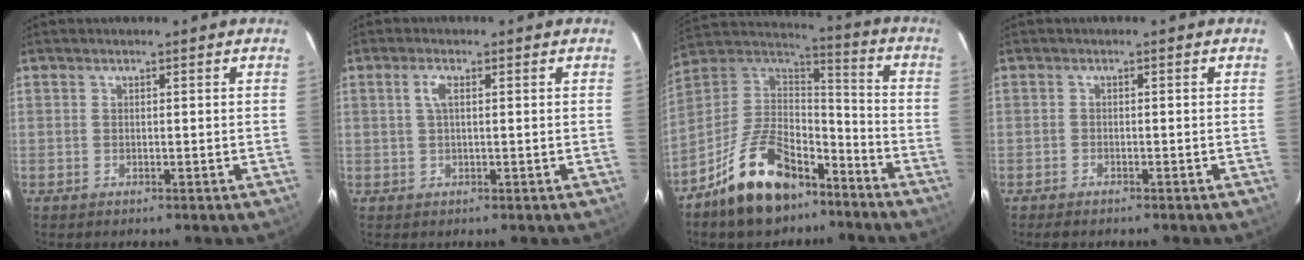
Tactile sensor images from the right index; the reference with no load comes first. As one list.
[{"total": 2.2, "force": [0.5, 0.6, 2.1], "torque": [-0.044, 0.006, 0.008]}, {"total": 18.7, "force": [-11.9, 9.4, 11.0], "torque": [-0.231, 0.026, -0.193]}, {"total": 1.4, "force": [-1.0, 0.5, 0.7], "torque": [-0.024, -0.004, -0.018]}]